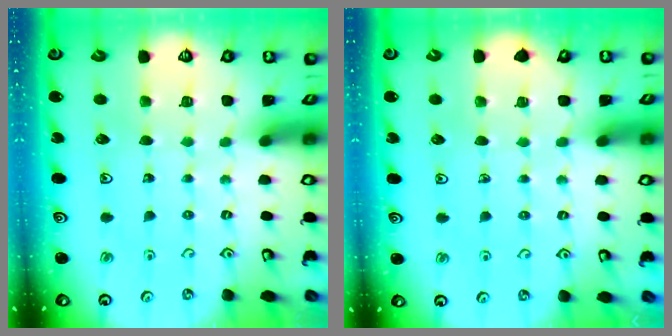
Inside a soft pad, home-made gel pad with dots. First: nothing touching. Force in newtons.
{"total": 3.3, "press": 3.3, "slide": 0.4}